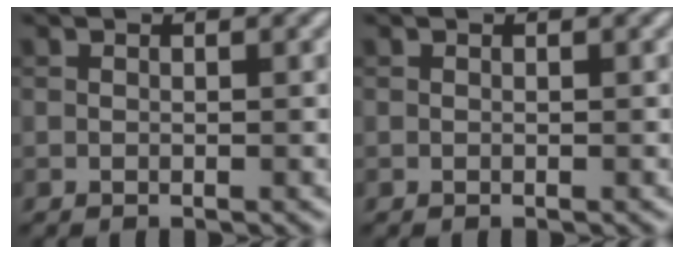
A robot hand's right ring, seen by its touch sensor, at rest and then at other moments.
{"total": 0.0}